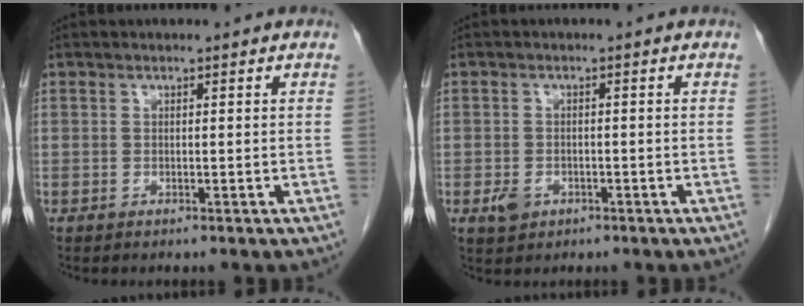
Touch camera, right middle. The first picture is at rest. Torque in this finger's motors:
{"motor_torque": [0.41, -0.14, 0.00, 0.03]}